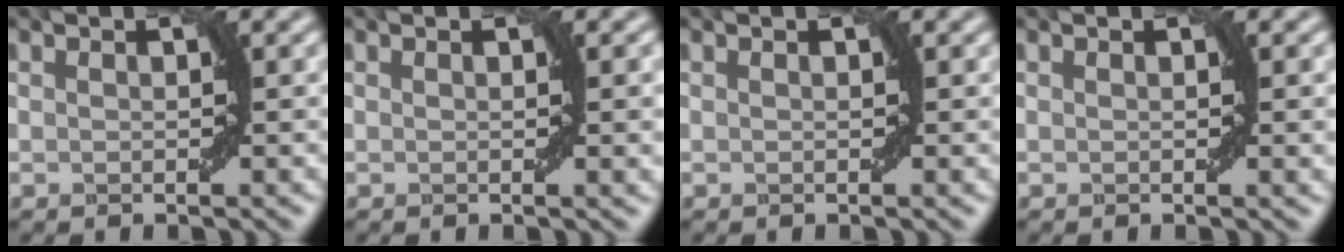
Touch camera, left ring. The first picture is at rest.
{"total": 1.7, "force": [0.2, 0.1, 1.7], "torque": [-0.019, -0.001, 0.003]}
{"total": 0.0}
{"total": 1.2, "force": [0.2, 0.0, 1.2], "torque": [-0.014, -0.001, 0.003]}